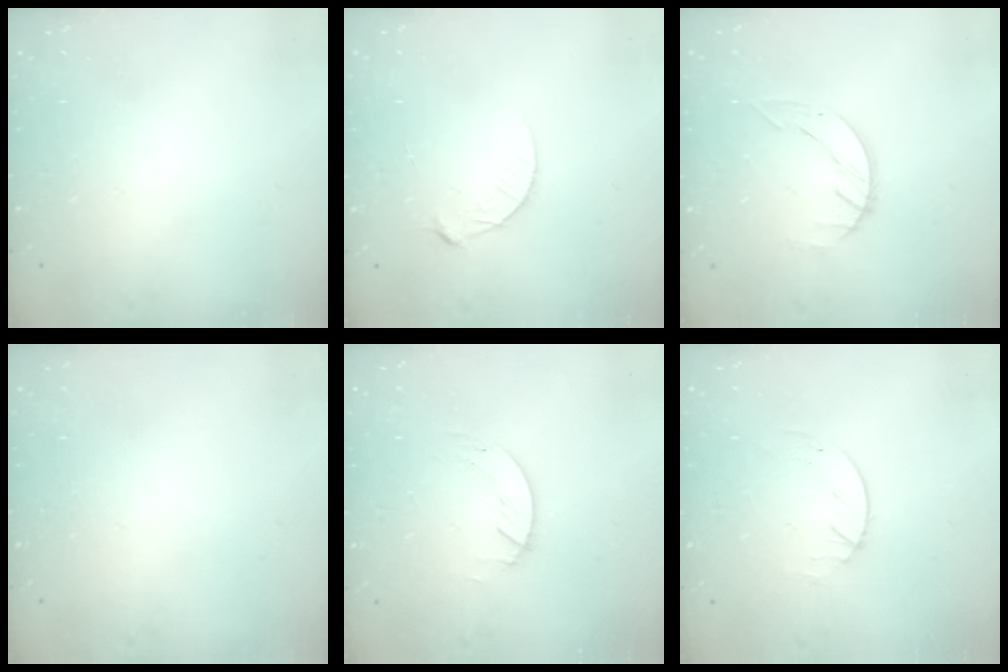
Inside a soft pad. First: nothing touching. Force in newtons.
{"total": 6.6, "press": 6.6, "slide": 0.7}
{"total": 3.3, "press": 3.2, "slide": 0.4}
{"total": 0.0}
{"total": 1.3, "press": 1.2, "slide": 0.1}
{"total": 1.7, "press": 1.7, "slide": 0.2}